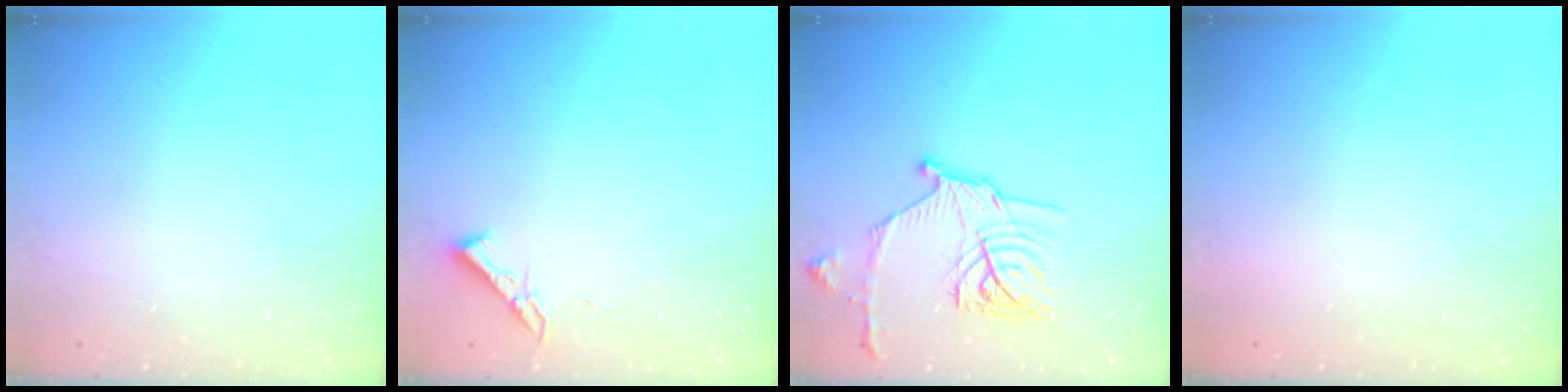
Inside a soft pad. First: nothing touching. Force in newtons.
{"total": 4.3, "press": 4.2, "slide": 0.7}
{"total": 16.7, "press": 16.6, "slide": 0.6}
{"total": 1.6, "press": 1.6, "slide": 0.1}